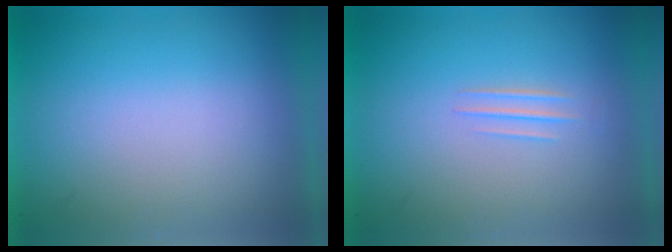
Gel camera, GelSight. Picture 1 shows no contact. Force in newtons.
{"total": 1.0}